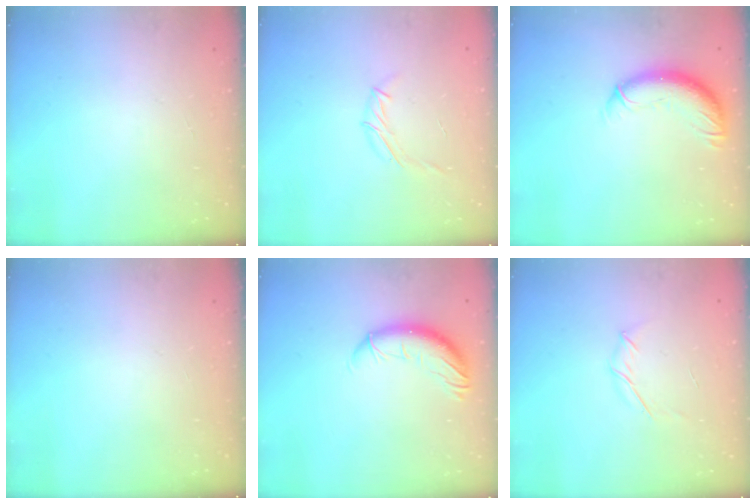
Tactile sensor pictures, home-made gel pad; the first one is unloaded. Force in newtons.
{"total": 6.4, "press": 6.3, "slide": 1.4}
{"total": 11.5, "press": 11.2, "slide": 2.6}
{"total": 0.0}
{"total": 10.5, "press": 10.4, "slide": 1.7}
{"total": 3.8, "press": 3.7, "slide": 0.9}